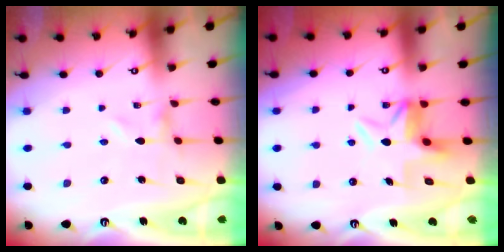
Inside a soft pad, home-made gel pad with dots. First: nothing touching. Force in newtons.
{"total": 5.3, "press": 5.1, "slide": 1.5}